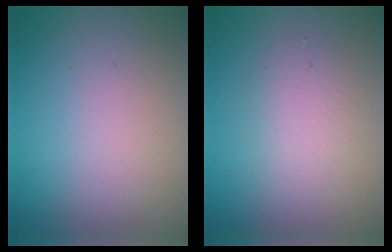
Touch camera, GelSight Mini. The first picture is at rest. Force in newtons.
{"total": 2.6, "press": 2.6, "slide": 0.2}